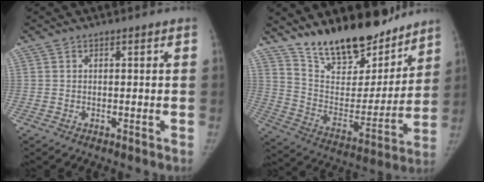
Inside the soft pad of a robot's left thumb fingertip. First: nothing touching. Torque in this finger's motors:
{"motor_torque": [0.41, 0.41, 1.39, -1.39, 0.10]}